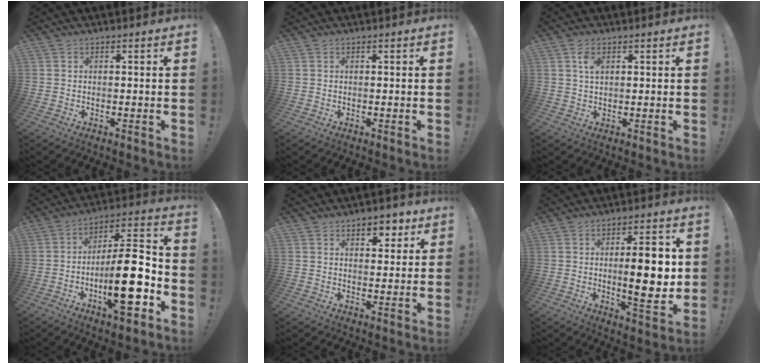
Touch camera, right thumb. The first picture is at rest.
{"total": 0.0}
{"total": 3.6, "force": [1.6, 1.8, 2.6], "torque": [-0.041, -0.003, 0.025]}
{"total": 20.4, "force": [-6.5, 6.5, 18.3], "torque": [-0.302, 0.042, -0.099]}
{"total": 5.8, "force": [3.5, 3.5, 3.0], "torque": [-0.018, -0.018, 0.055]}
{"total": 13.6, "force": [0.3, 3.8, 13.1], "torque": [-0.185, -0.008, -0.004]}